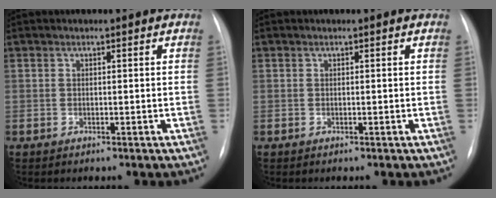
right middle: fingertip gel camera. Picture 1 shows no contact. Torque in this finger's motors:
{"motor_torque": [-0.15, 0.10, -0.01, 0.00]}